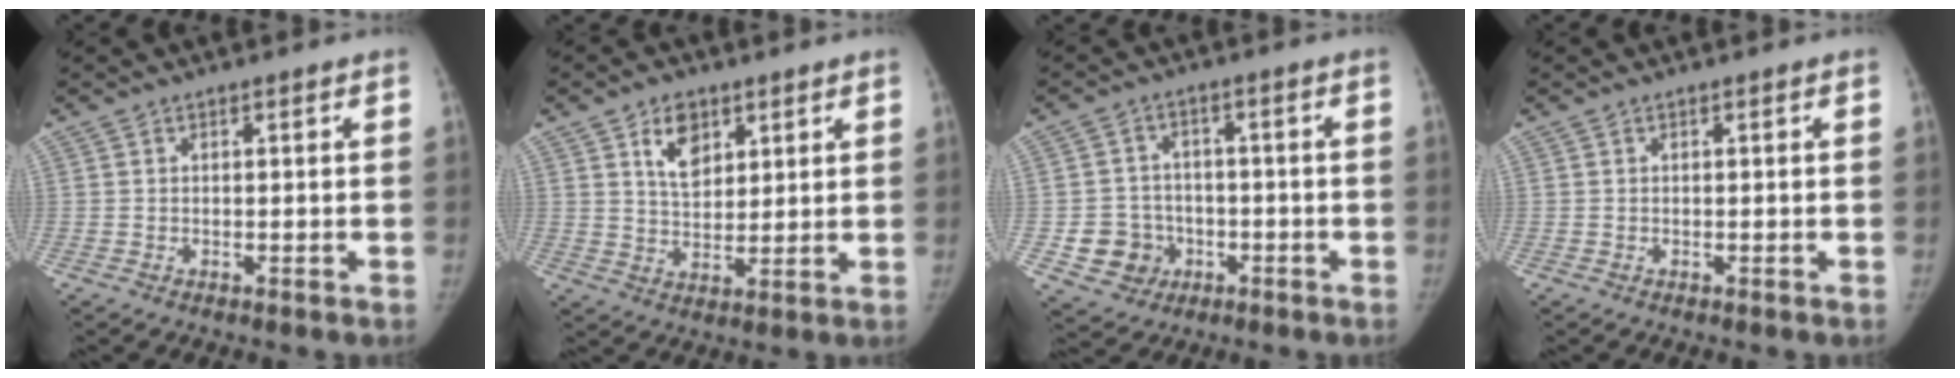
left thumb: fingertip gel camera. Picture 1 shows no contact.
{"total": 7.1, "force": [3.6, 4.5, 4.2], "torque": [-0.045, -0.023, 0.064]}
{"total": 8.2, "force": [-2.4, 7.7, 1.8], "torque": [-0.003, 0.021, -0.030]}
{"total": 0.0}